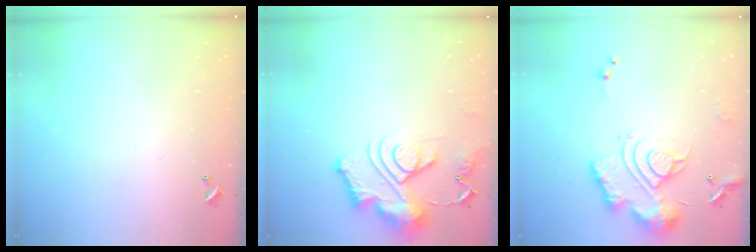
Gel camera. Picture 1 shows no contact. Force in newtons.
{"total": 15.2, "press": 15.2, "slide": 1.1}
{"total": 15.7, "press": 15.6, "slide": 1.8}